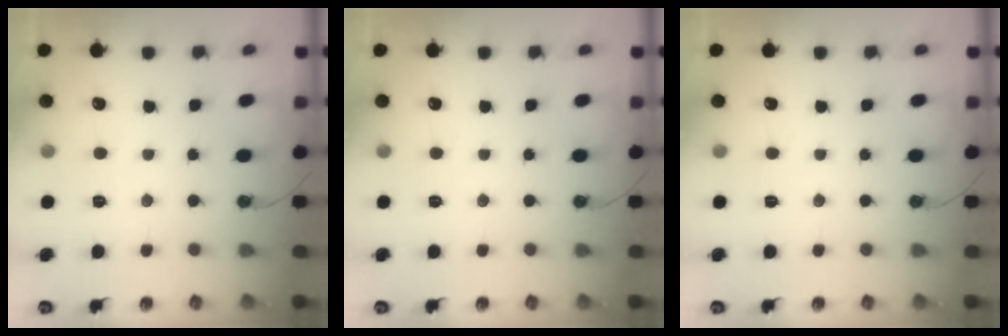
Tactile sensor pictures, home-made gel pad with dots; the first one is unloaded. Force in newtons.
{"total": 0.0}
{"total": 0.0}